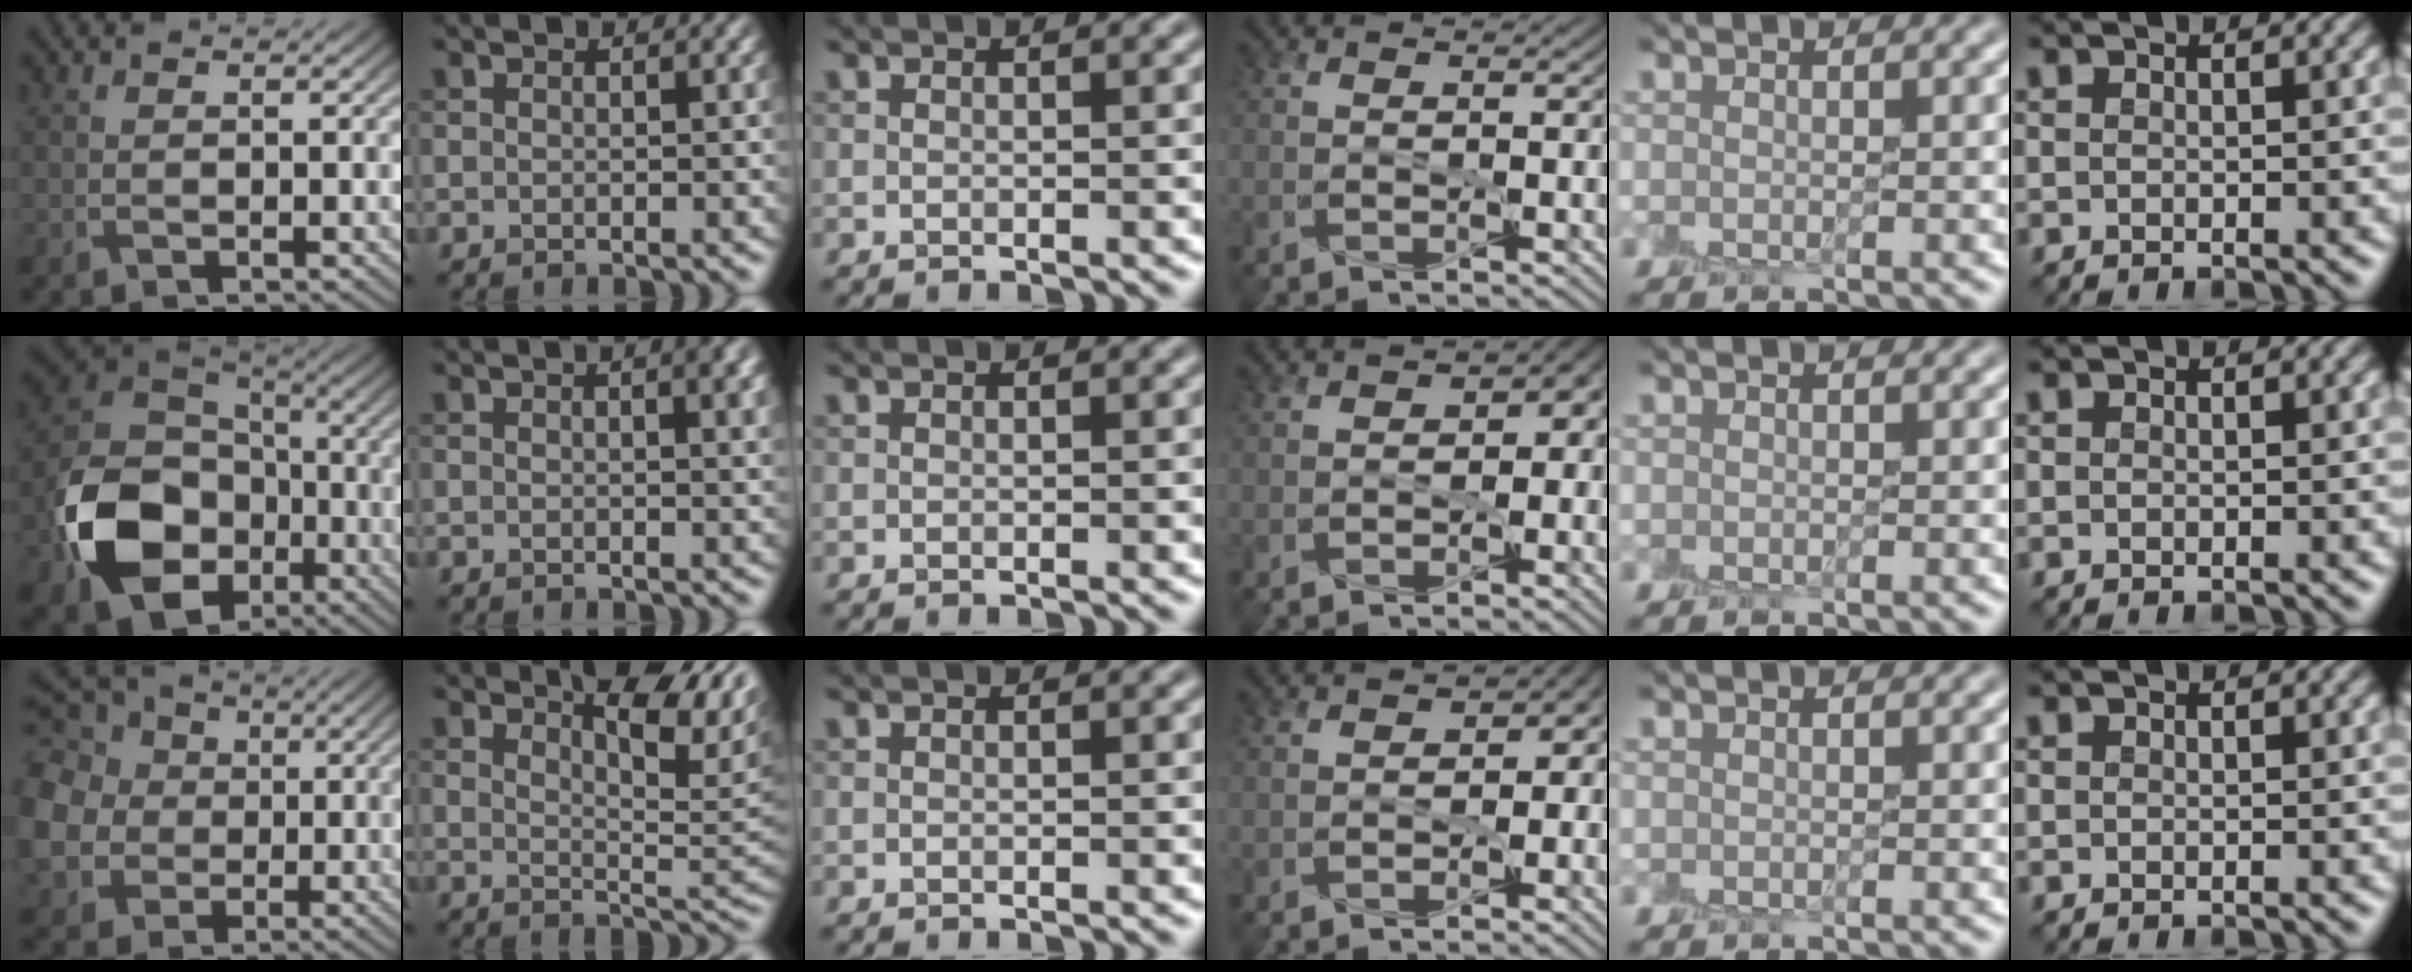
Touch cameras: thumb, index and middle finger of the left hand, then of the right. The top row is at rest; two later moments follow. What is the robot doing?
{"motion": "peel", "object": "lint roller sheet"}